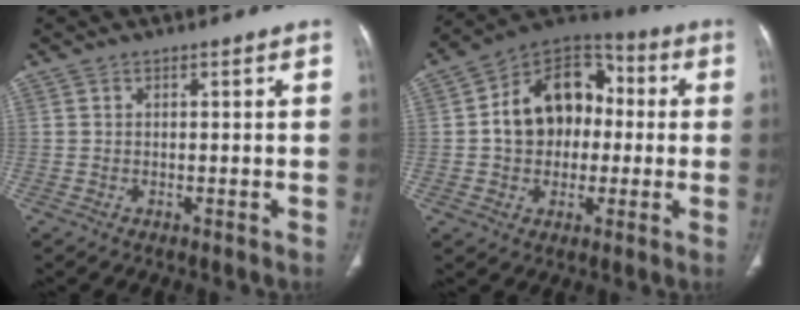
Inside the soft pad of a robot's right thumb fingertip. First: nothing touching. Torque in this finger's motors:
{"motor_torque": [0.98, 3.10, 0.36, 0.17, 0.16]}